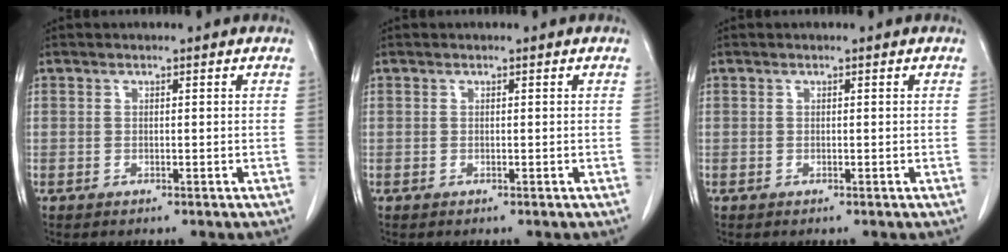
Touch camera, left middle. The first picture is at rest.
{"total": 0.0}
{"total": 0.0}